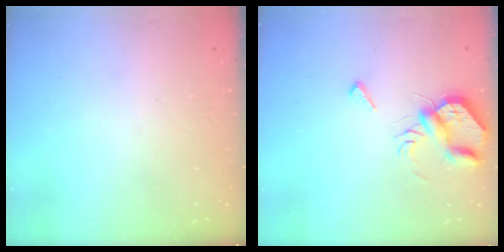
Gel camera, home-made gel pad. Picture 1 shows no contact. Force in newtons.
{"total": 9.0, "press": 9.0, "slide": 0.6}